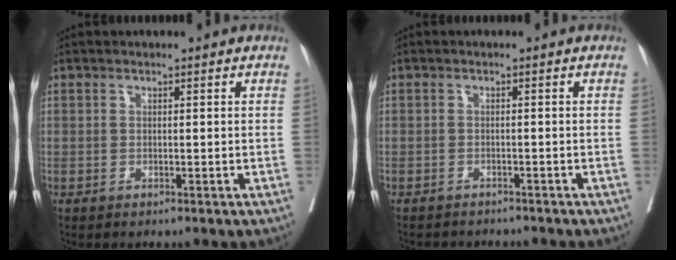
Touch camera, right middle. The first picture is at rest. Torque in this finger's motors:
{"motor_torque": [0.02, -0.12, 0.00, 0.01]}